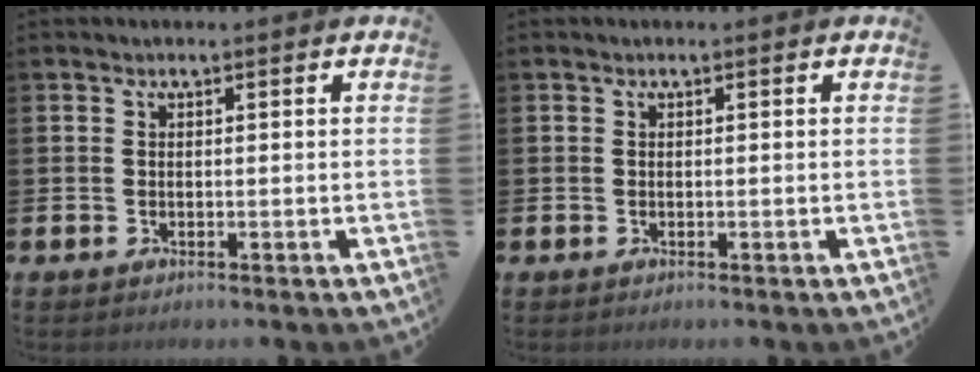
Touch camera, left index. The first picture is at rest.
{"total": 0.0}